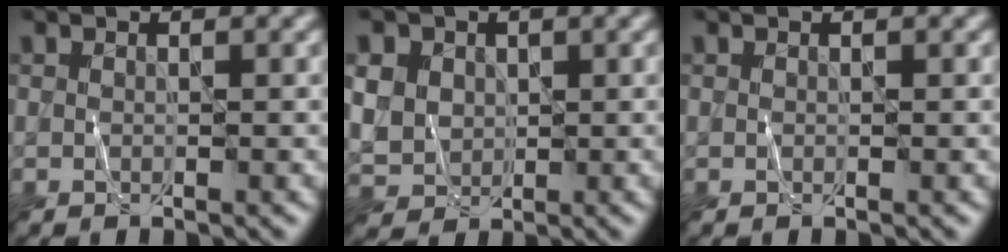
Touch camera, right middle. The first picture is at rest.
{"total": 6.1, "force": [2.0, 5.1, 2.6], "torque": [-0.079, 0.019, 0.036]}
{"total": 0.0}